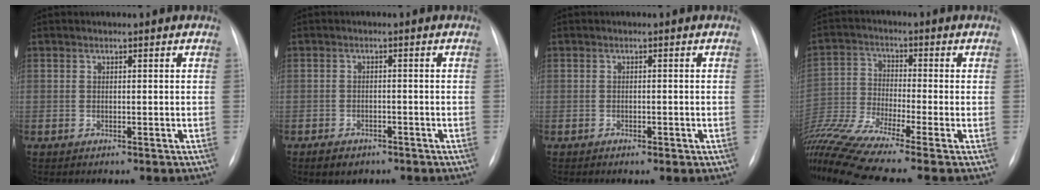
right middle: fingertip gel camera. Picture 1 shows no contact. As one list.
[{"total": 3.3, "force": [-2.3, 2.0, 1.3], "torque": [-0.023, 0.000, -0.027]}, {"total": 1.4, "force": [-0.7, 0.6, 1.1], "torque": [-0.017, 0.000, -0.008]}, {"total": 14.1, "force": [-11.6, -1.6, 7.9], "torque": [-0.169, -0.017, -0.216]}]